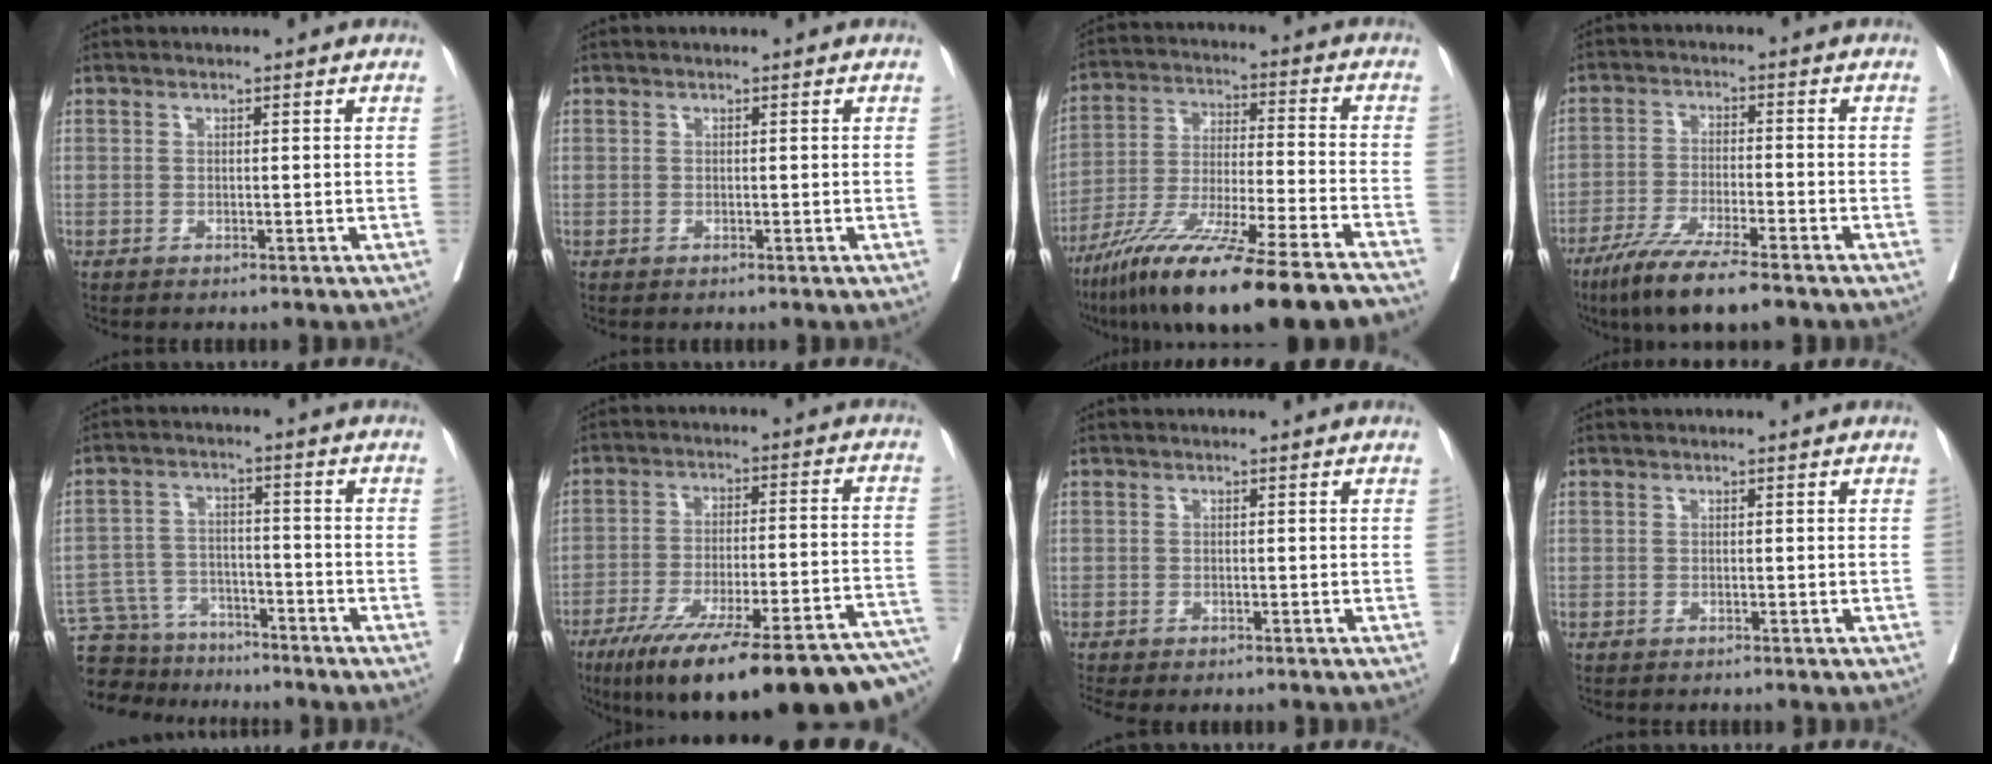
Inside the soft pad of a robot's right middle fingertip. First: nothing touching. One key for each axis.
{"total": 0.0}
{"total": 22.6, "fx": -17.4, "fy": 0.1, "fz": 14.4, "tx": -0.222, "ty": -0.049, "tz": -0.294}
{"total": 10.5, "fx": -7.7, "fy": 0.9, "fz": 7.1, "tx": -0.123, "ty": -0.027, "tz": -0.130}
{"total": 12.2, "fx": -10.6, "fy": 5.6, "fz": 2.4, "tx": -0.055, "ty": 0.026, "tz": -0.164}
{"total": 28.4, "fx": -21.1, "fy": 3.4, "fz": 18.7, "tx": -0.201, "ty": -0.015, "tz": -0.300}
{"total": 3.4, "fx": -2.8, "fy": 1.5, "fz": 1.3, "tx": -0.015, "ty": -0.007, "tz": -0.040}
{"total": 1.0, "fx": -1.0, "fy": 0.3, "fz": 0.2, "tx": -0.008, "ty": -0.002, "tz": -0.015}